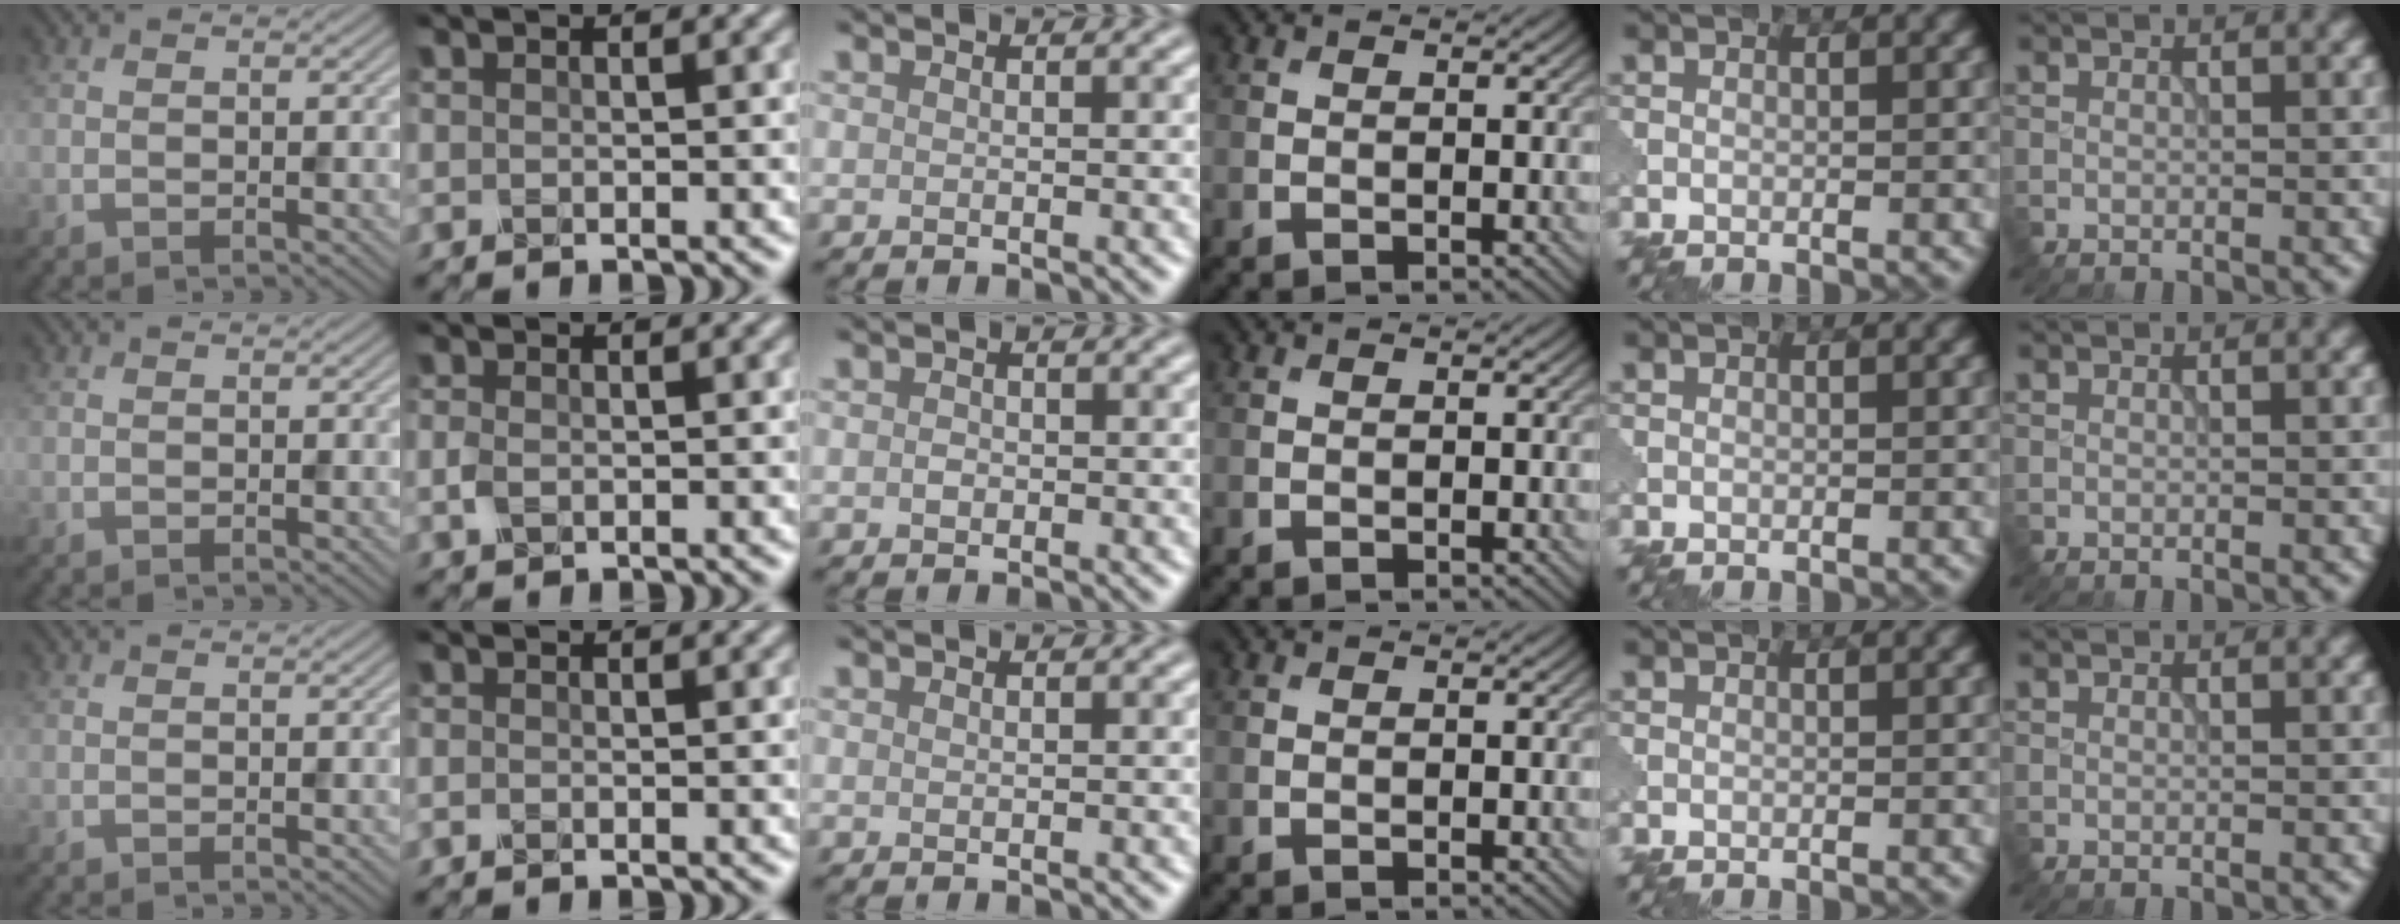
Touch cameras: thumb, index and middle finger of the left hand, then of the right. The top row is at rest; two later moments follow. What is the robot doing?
{"motion": "close", "object": "eyeshadow palette"}